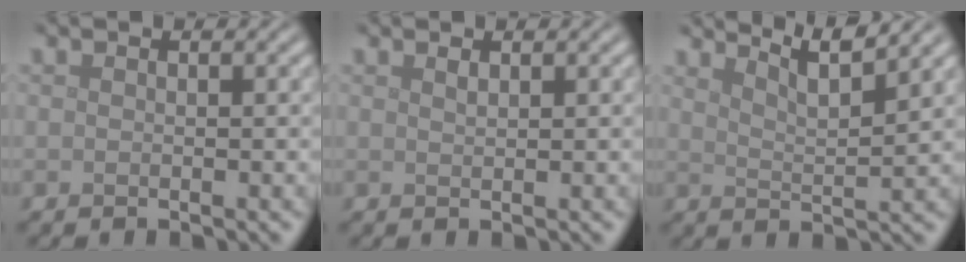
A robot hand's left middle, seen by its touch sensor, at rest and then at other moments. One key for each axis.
{"total": 0.6, "fx": 0.4, "fy": 0.2, "fz": 0.3, "tx": -0.006, "ty": -0.004, "tz": 0.010}
{"total": 4.8, "fx": 4.0, "fy": 0.7, "fz": 2.6, "tx": -0.031, "ty": 0.010, "tz": 0.045}